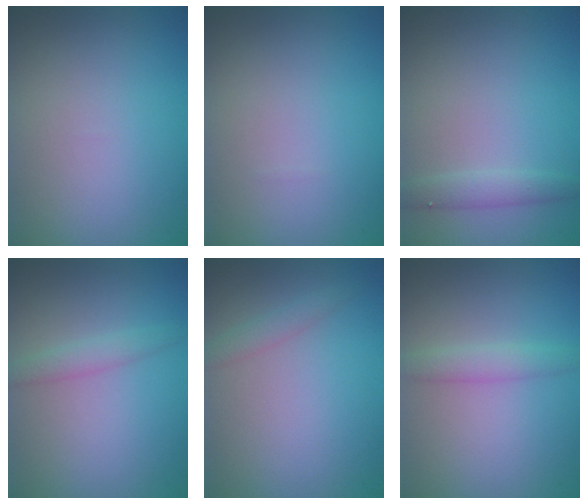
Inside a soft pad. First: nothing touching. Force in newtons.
{"total": 0.0}
{"total": 1.6, "press": 1.6, "slide": 0.0}
{"total": 1.5, "press": 1.5, "slide": 0.1}
{"total": 1.3, "press": 1.3, "slide": 0.1}
{"total": 1.9, "press": 1.9, "slide": 0.1}